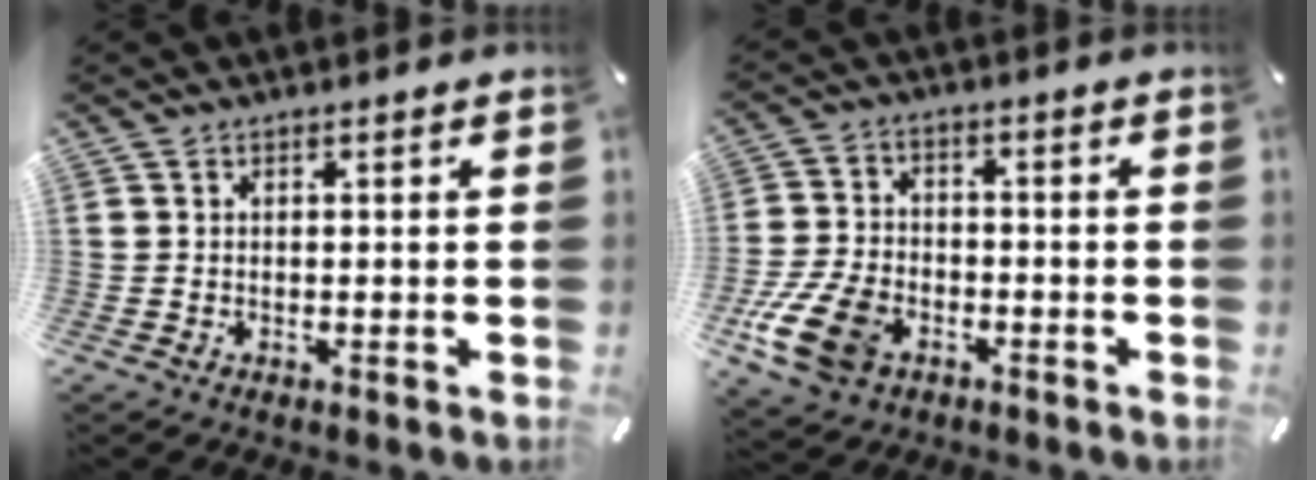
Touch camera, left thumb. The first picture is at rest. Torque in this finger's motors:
{"motor_torque": [0.99, 2.82, 0.30, 0.13, 0.36]}